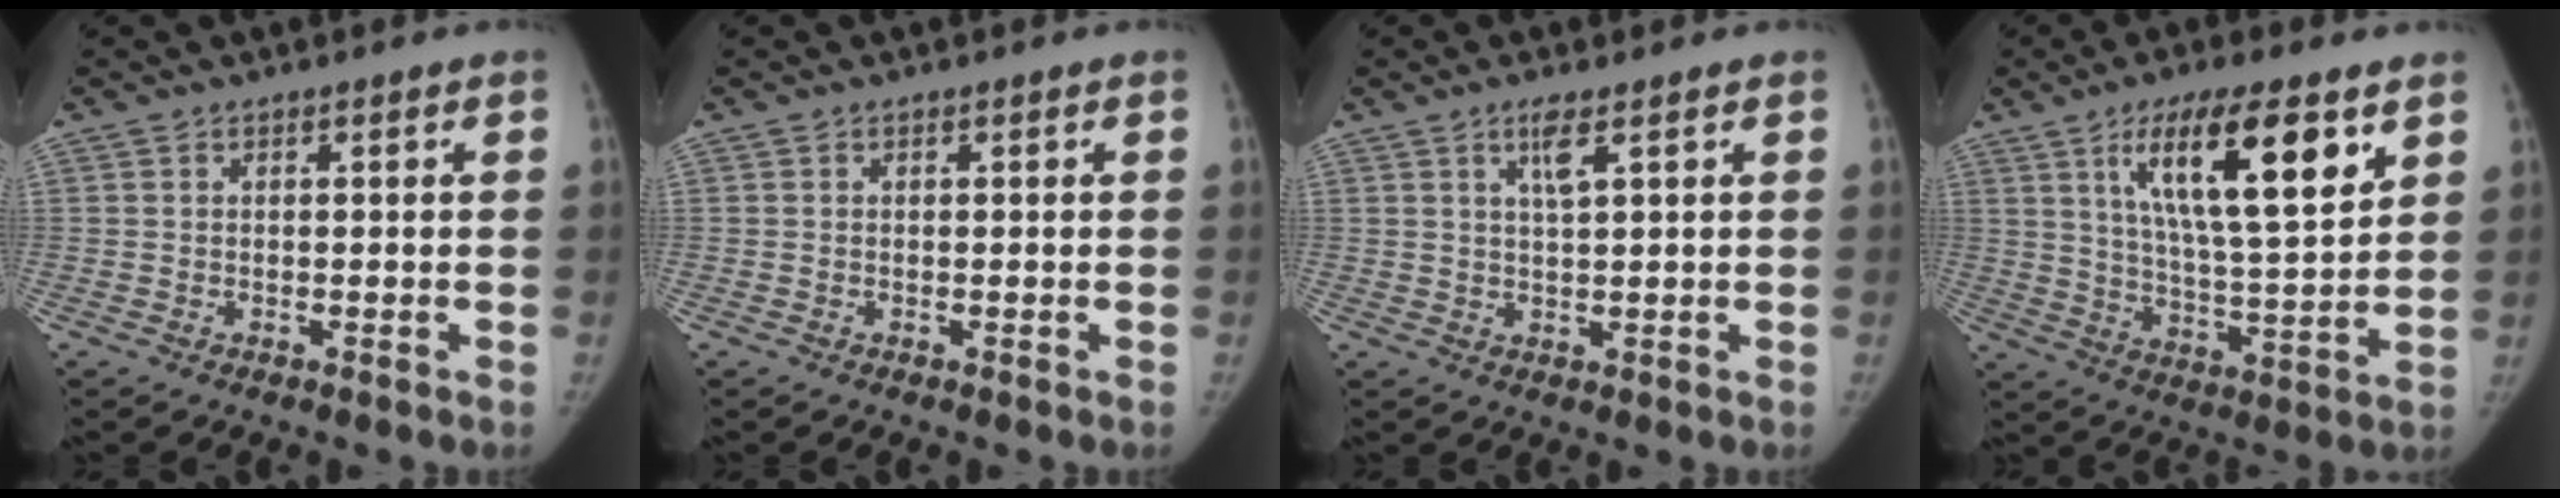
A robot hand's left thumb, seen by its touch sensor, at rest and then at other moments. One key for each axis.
{"total": 0.0}
{"total": 3.3, "fx": 1.6, "fy": 0.7, "fz": 2.8, "tx": -0.053, "ty": -0.007, "tz": 0.033}
{"total": 17.2, "fx": 8.1, "fy": 4.6, "fz": 14.5, "tx": -0.222, "ty": -0.037, "tz": 0.142}